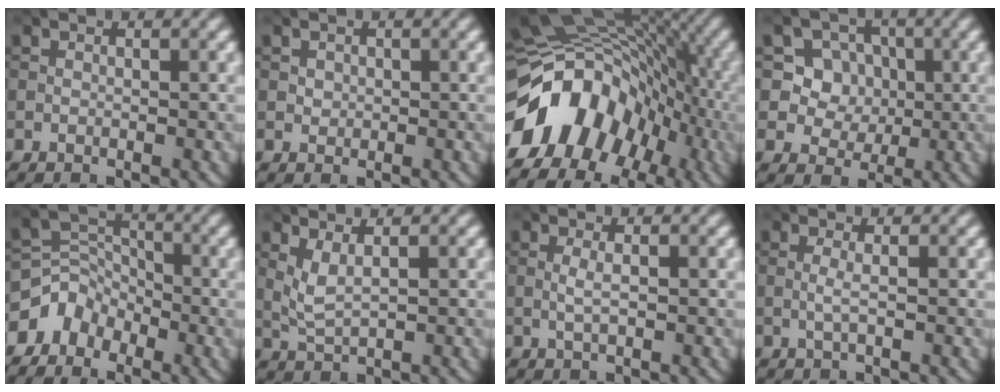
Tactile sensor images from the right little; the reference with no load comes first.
{"total": 0.7, "force": [0.2, 0.7, 0.2], "torque": [-0.005, -0.003, 0.005]}
{"total": 12.5, "force": [-5.5, 8.9, 6.8], "torque": [-0.120, 0.013, -0.110]}
{"total": 6.1, "force": [1.5, 5.5, 2.1], "torque": [-0.041, 0.001, 0.028]}
{"total": 3.9, "force": [-2.9, 2.6, 0.3], "torque": [0.007, 0.014, -0.063]}
{"total": 2.0, "force": [0.8, 0.4, 1.7], "torque": [-0.046, -0.005, 0.020]}
{"total": 1.1, "force": [-0.3, 0.0, 1.0], "torque": [-0.027, 0.000, -0.009]}
{"total": 1.0, "force": [-0.2, 0.0, 1.0], "torque": [-0.025, 0.001, -0.007]}